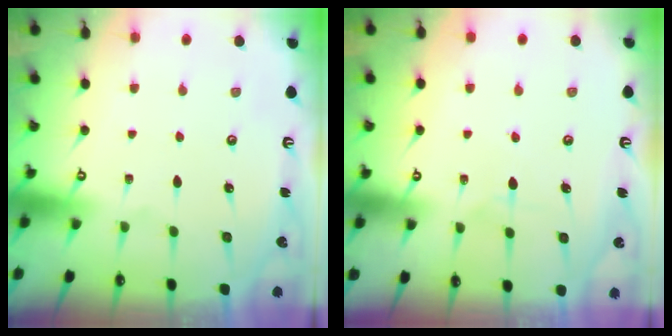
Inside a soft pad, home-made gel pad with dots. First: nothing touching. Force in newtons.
{"total": 5.2, "press": 5.2, "slide": 0.5}